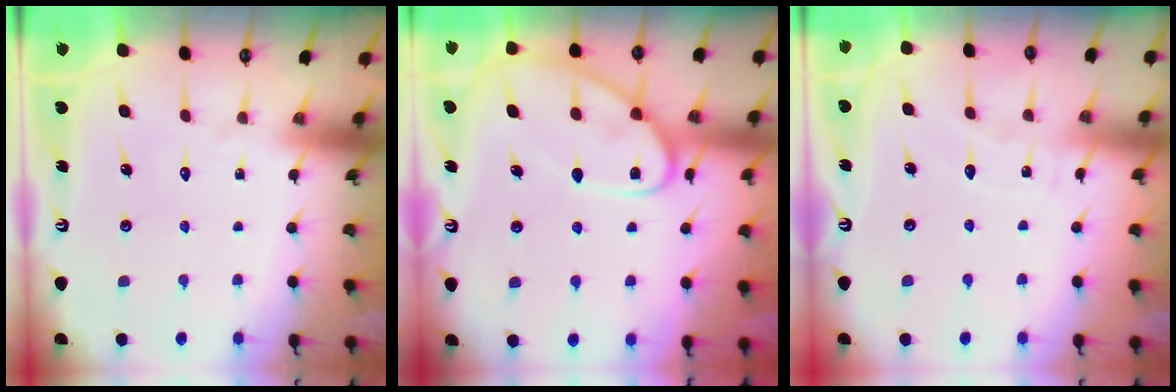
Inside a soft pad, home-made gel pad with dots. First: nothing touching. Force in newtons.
{"total": 11.3, "press": 11.3, "slide": 0.8}
{"total": 4.8, "press": 4.7, "slide": 0.5}